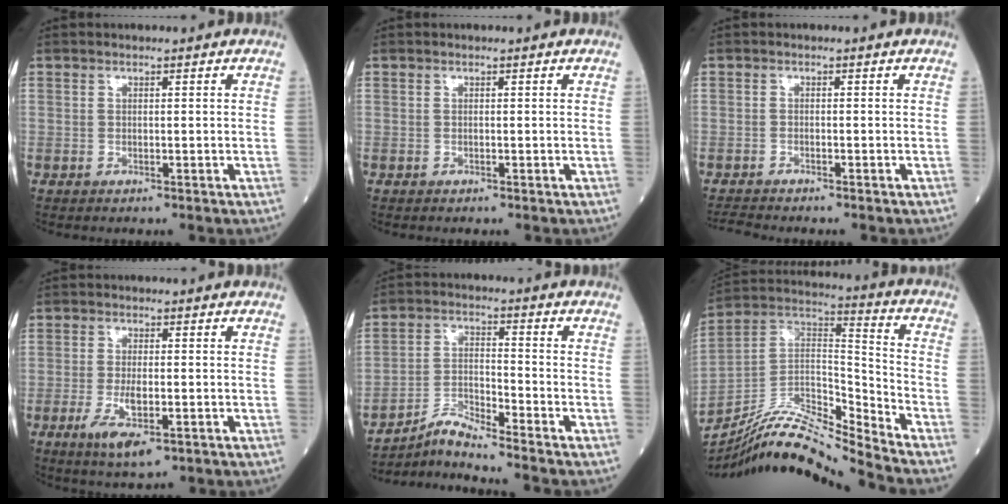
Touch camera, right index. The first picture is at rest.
{"total": 0.0}
{"total": 1.7, "force": [-1.7, 0.0, 0.0], "torque": [0.000, -0.009, -0.032]}
{"total": 5.8, "force": [-2.5, 1.5, 5.1], "torque": [-0.099, -0.012, -0.035]}
{"total": 5.9, "force": [-5.6, -1.5, 1.0], "torque": [-0.032, -0.010, -0.105]}
{"total": 16.1, "force": [-15.1, -0.5, 5.5], "torque": [-0.095, 0.046, -0.278]}